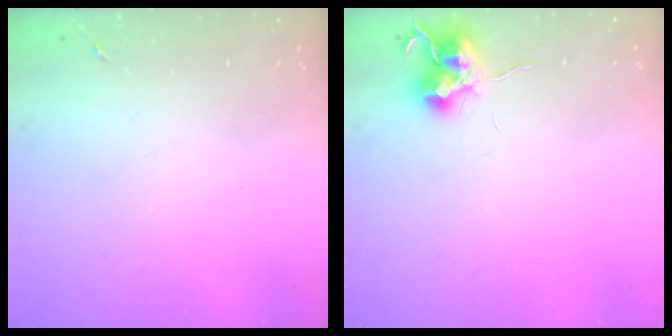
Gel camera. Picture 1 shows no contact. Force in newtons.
{"total": 10.9, "press": 10.8, "slide": 0.8}